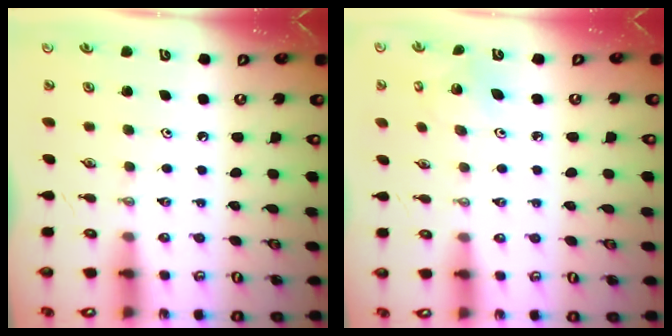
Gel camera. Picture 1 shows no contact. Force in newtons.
{"total": 3.4, "press": 3.4, "slide": 0.2}